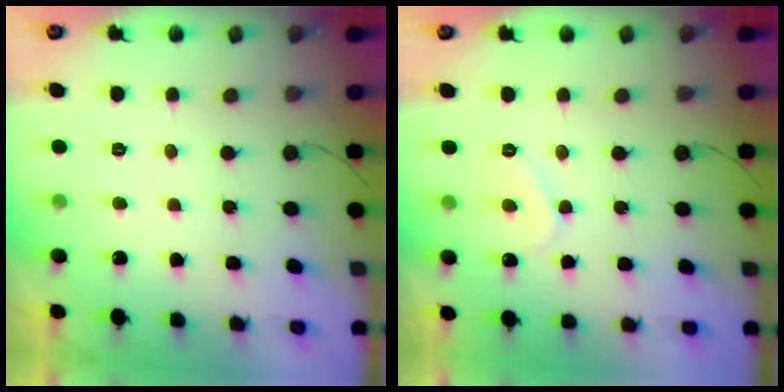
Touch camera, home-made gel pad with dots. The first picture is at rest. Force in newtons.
{"total": 6.2, "press": 6.2, "slide": 0.5}